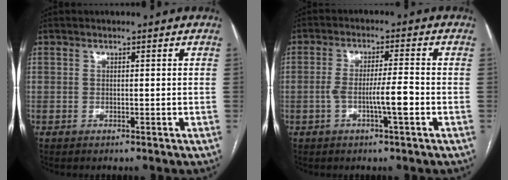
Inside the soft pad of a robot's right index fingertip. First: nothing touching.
{"total": 5.5, "force": [-1.8, -0.2, 5.2], "torque": [-0.095, 0.002, -0.031]}